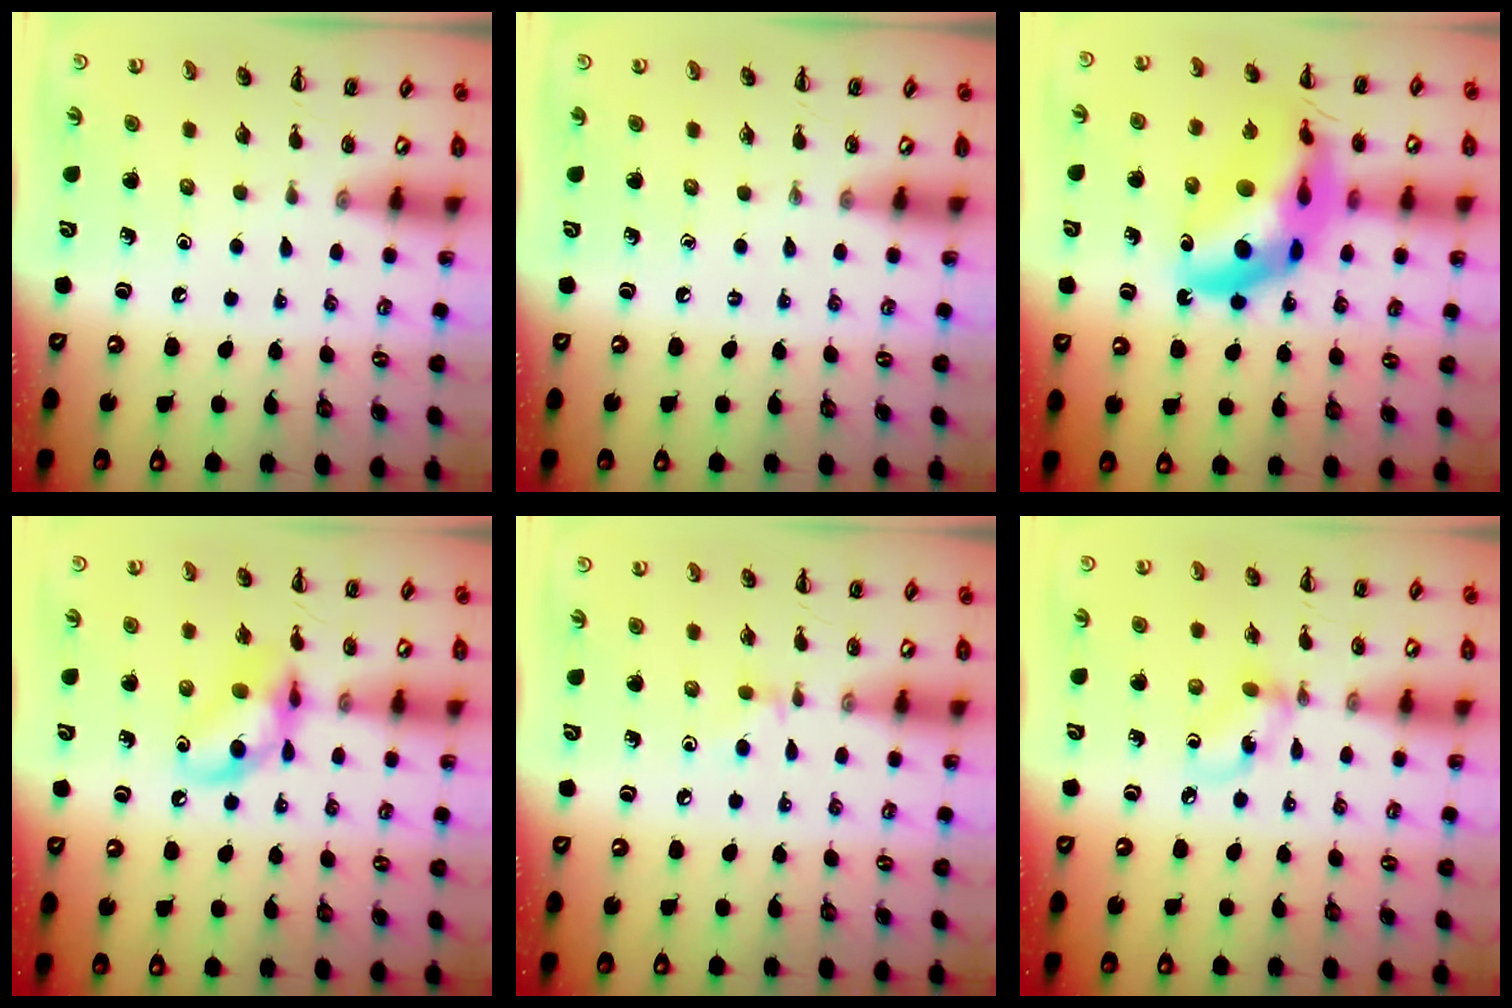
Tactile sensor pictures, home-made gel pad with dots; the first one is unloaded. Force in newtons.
{"total": 0.0}
{"total": 20.6, "press": 20.0, "slide": 5.0}
{"total": 13.1, "press": 13.0, "slide": 2.0}
{"total": 2.8, "press": 2.6, "slide": 1.1}
{"total": 4.8, "press": 4.8, "slide": 0.6}